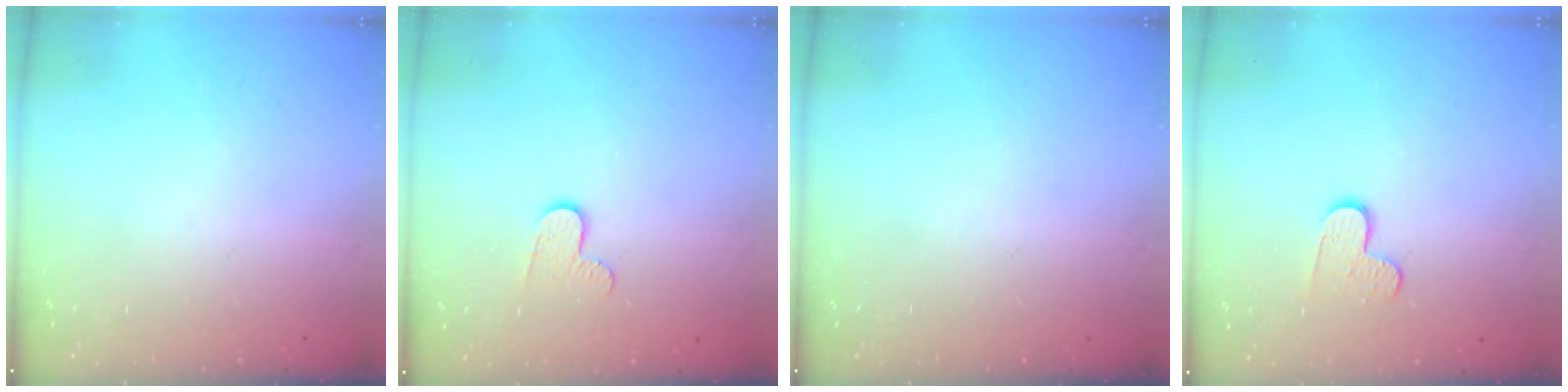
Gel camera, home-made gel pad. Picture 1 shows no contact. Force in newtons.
{"total": 6.1, "press": 6.0, "slide": 0.6}
{"total": 0.0}
{"total": 7.9, "press": 7.9, "slide": 0.5}